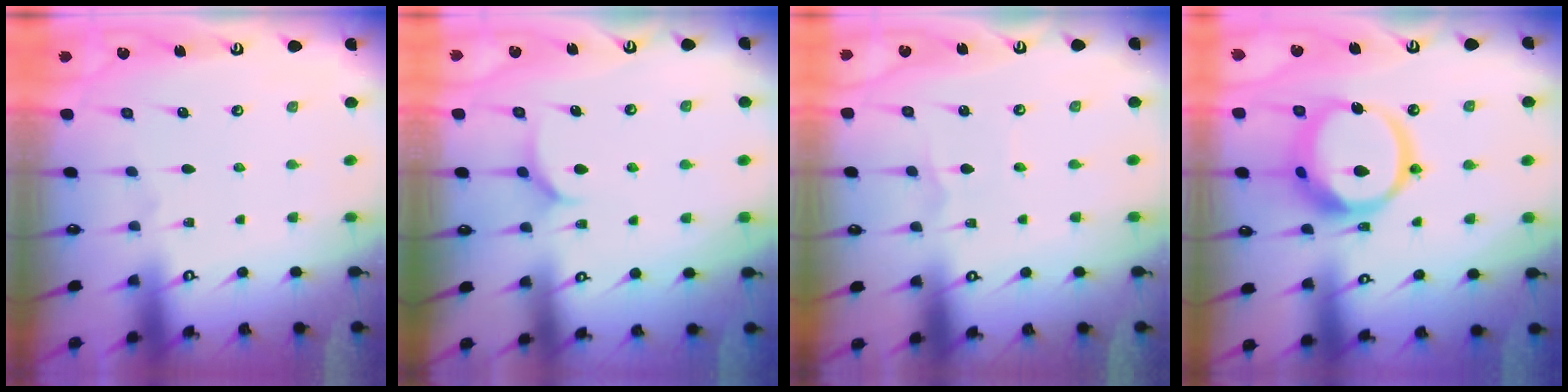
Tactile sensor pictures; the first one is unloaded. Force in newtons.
{"total": 5.1, "press": 5.0, "slide": 0.7}
{"total": 1.1, "press": 1.1, "slide": 0.0}
{"total": 17.5, "press": 17.4, "slide": 2.0}